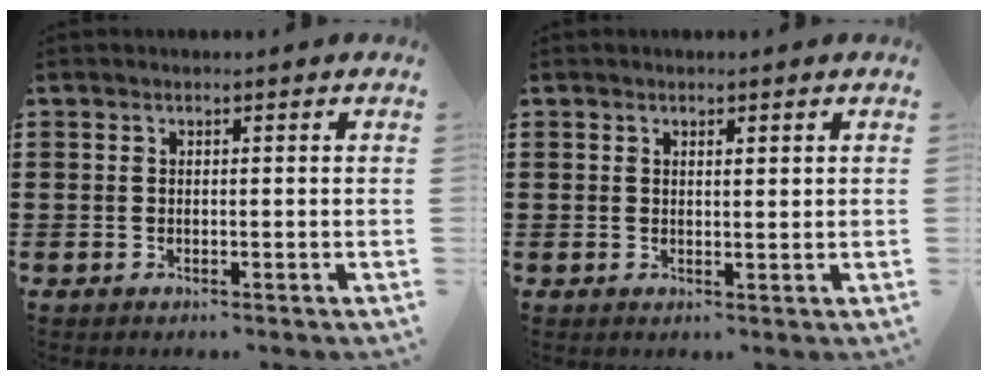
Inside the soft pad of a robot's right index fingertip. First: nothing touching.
{"total": 0.7, "force": [0.5, -0.2, 0.4], "torque": [-0.008, -0.002, 0.009]}